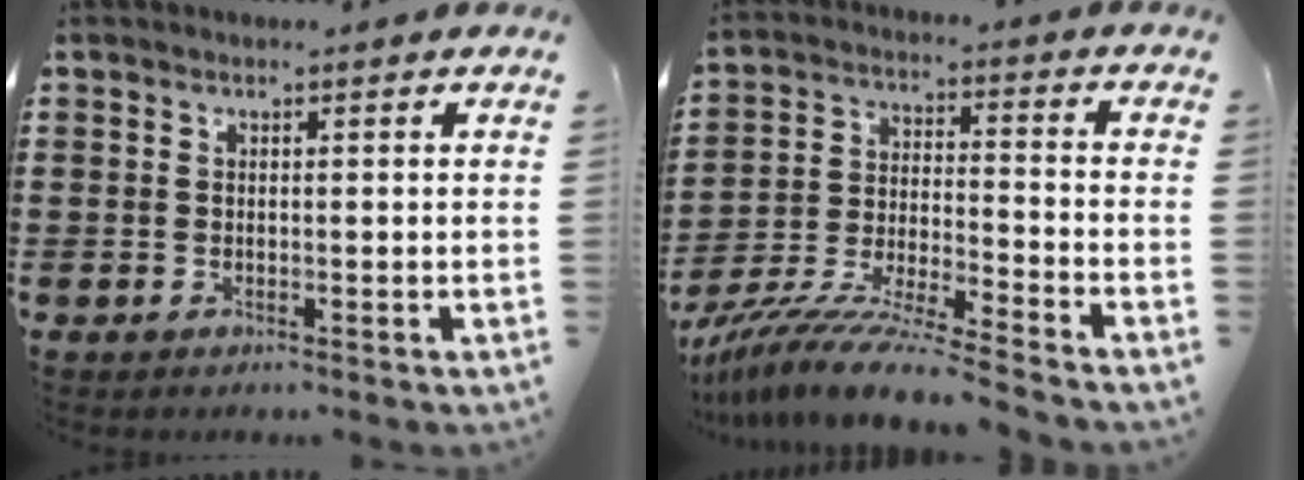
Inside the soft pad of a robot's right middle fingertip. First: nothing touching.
{"total": 10.2, "force": [-9.5, -0.5, 3.6], "torque": [-0.064, 0.004, -0.188]}